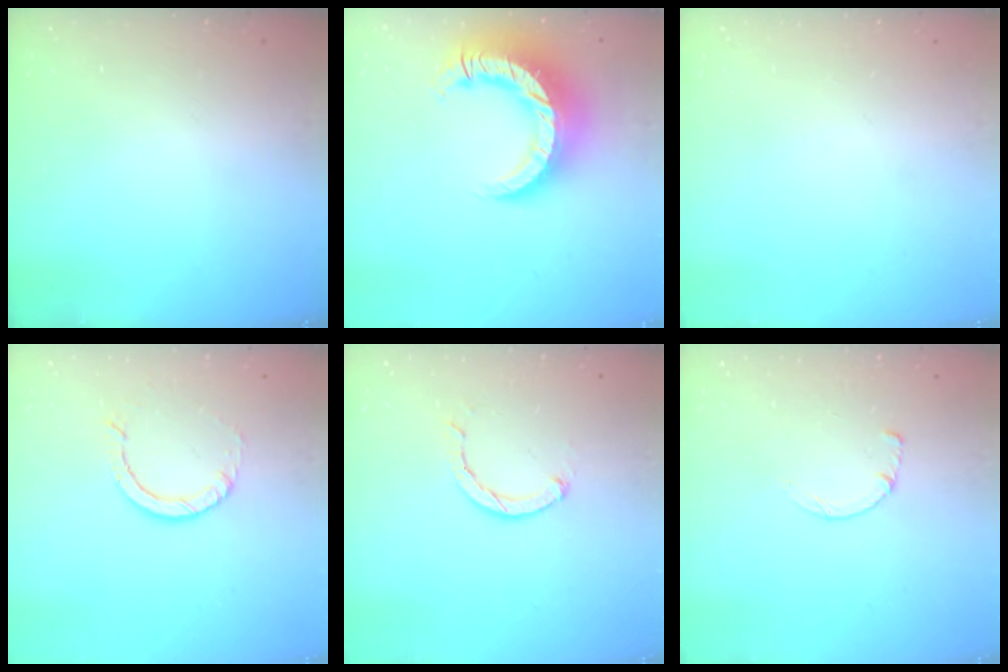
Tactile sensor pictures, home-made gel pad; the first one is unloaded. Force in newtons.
{"total": 15.7, "press": 15.6, "slide": 1.7}
{"total": 0.0}
{"total": 2.9, "press": 2.9, "slide": 0.2}
{"total": 2.4, "press": 2.3, "slide": 0.4}
{"total": 2.6, "press": 2.5, "slide": 0.3}